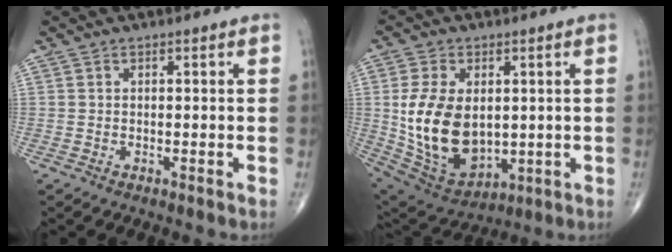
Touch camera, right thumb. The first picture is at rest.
{"total": 17.2, "force": [0.8, 10.9, 13.2], "torque": [-0.234, -0.012, 0.039]}